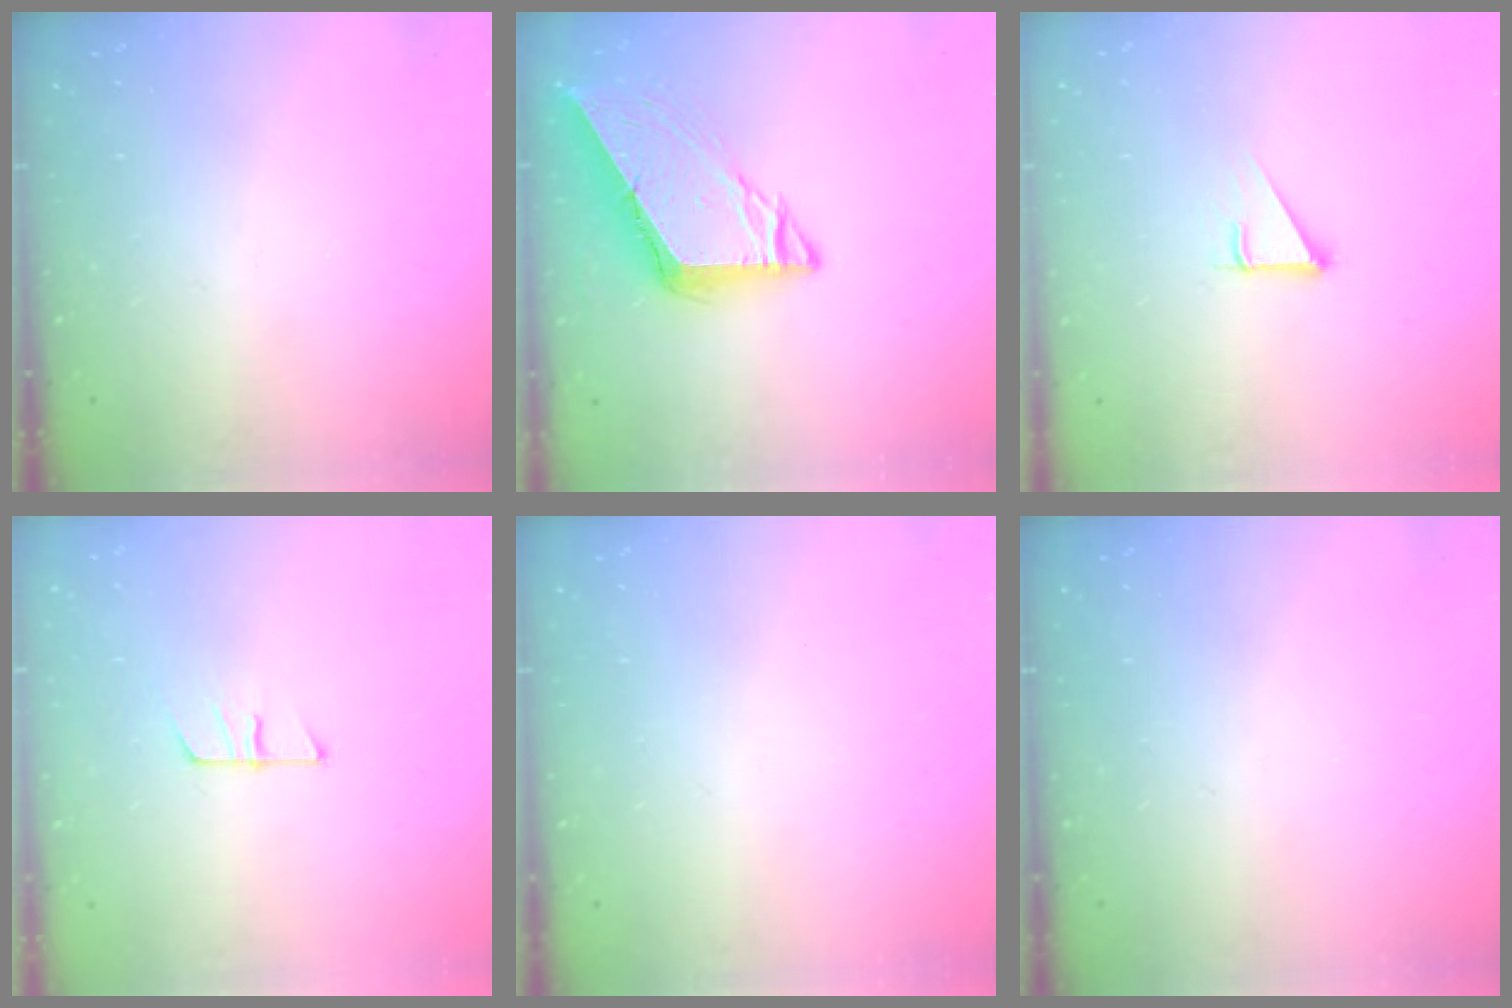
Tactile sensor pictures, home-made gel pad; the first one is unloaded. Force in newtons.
{"total": 8.9, "press": 8.9, "slide": 1.0}
{"total": 2.9, "press": 2.9, "slide": 0.1}
{"total": 7.1, "press": 7.1, "slide": 0.6}
{"total": 0.0}
{"total": 0.0}